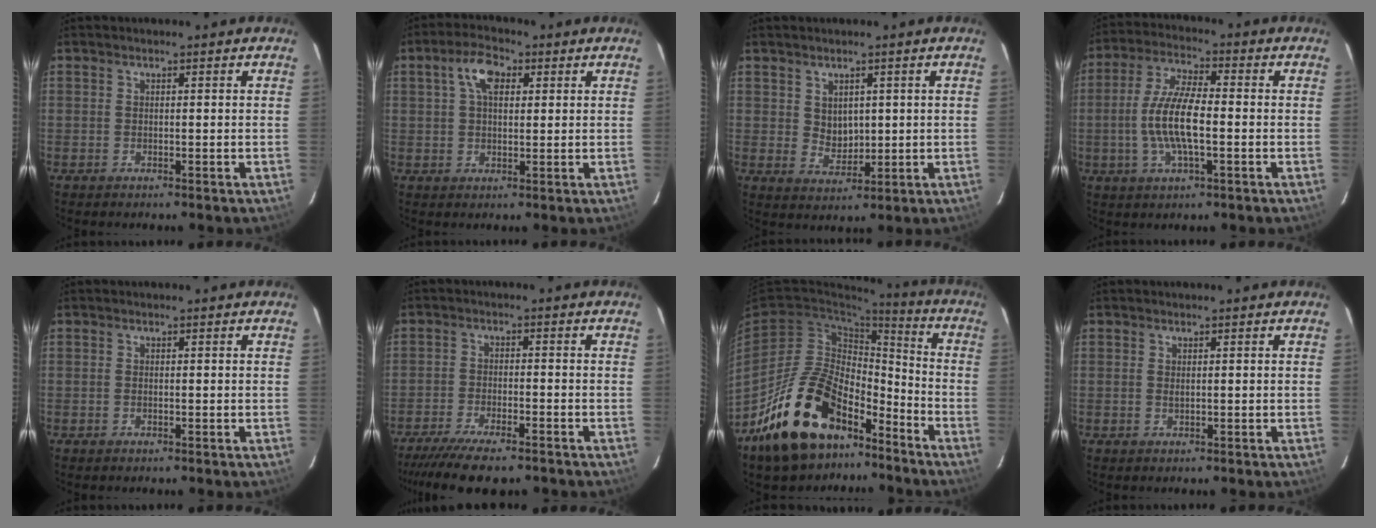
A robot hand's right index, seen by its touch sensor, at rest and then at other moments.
{"total": 5.6, "force": [2.1, 3.1, 4.2], "torque": [-0.078, 0.018, 0.038]}
{"total": 4.0, "force": [1.4, 3.3, 1.9], "torque": [-0.026, -0.001, 0.036]}
{"total": 10.6, "force": [-1.8, 3.1, 9.9], "torque": [-0.202, 0.001, -0.035]}
{"total": 0.0}
{"total": 11.5, "force": [-9.5, 2.4, 6.0], "torque": [-0.140, -0.034, -0.159]}
{"total": 22.2, "force": [-14.8, 11.4, 12.0], "torque": [-0.229, 0.022, -0.227]}
{"total": 0.6, "force": [0.2, 0.3, 0.5], "torque": [-0.011, 0.001, 0.004]}